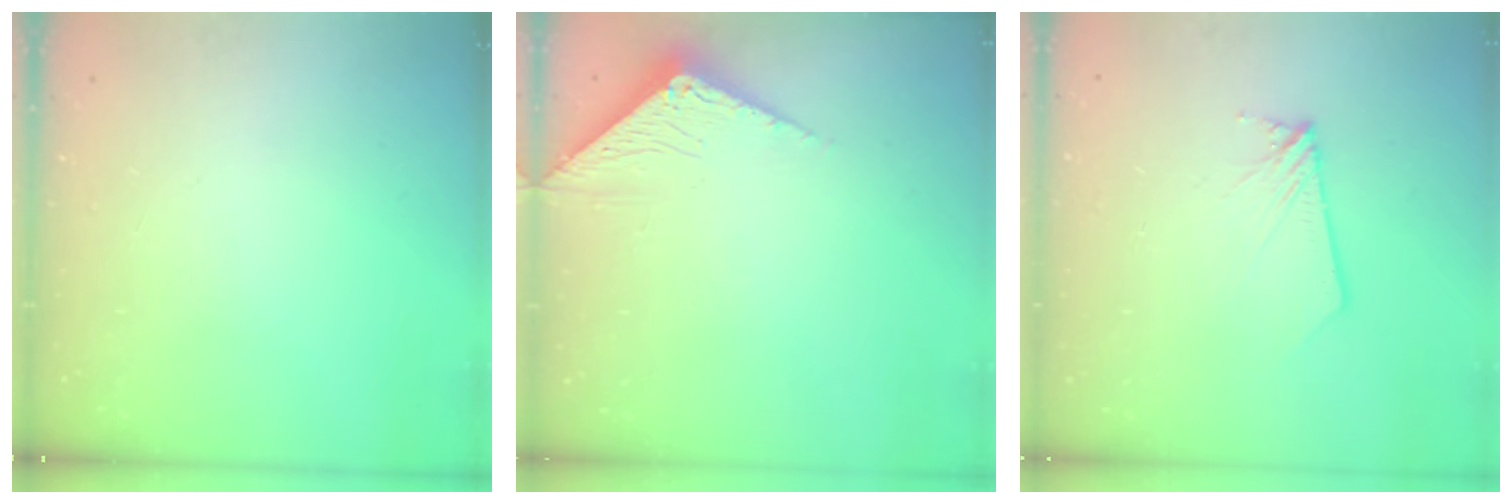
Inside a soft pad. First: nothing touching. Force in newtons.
{"total": 3.4, "press": 3.4, "slide": 0.3}
{"total": 2.8, "press": 2.8, "slide": 0.3}